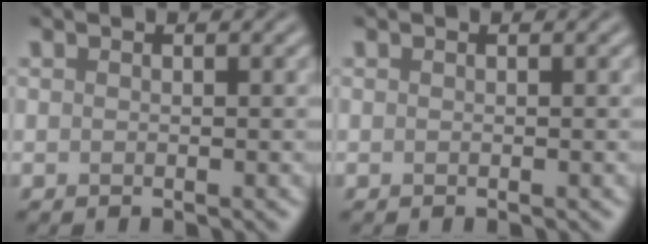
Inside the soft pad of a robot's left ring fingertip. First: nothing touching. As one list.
[{"total": 0.0}]